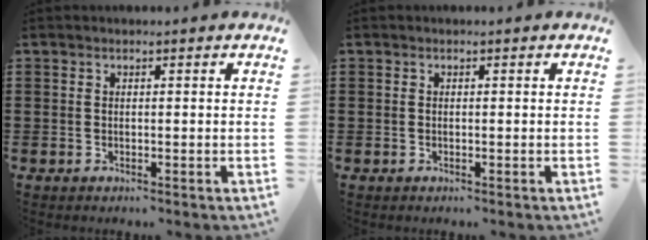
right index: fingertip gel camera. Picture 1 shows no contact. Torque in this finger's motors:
{"motor_torque": [0.00, 2.14, 0.00, 0.00]}